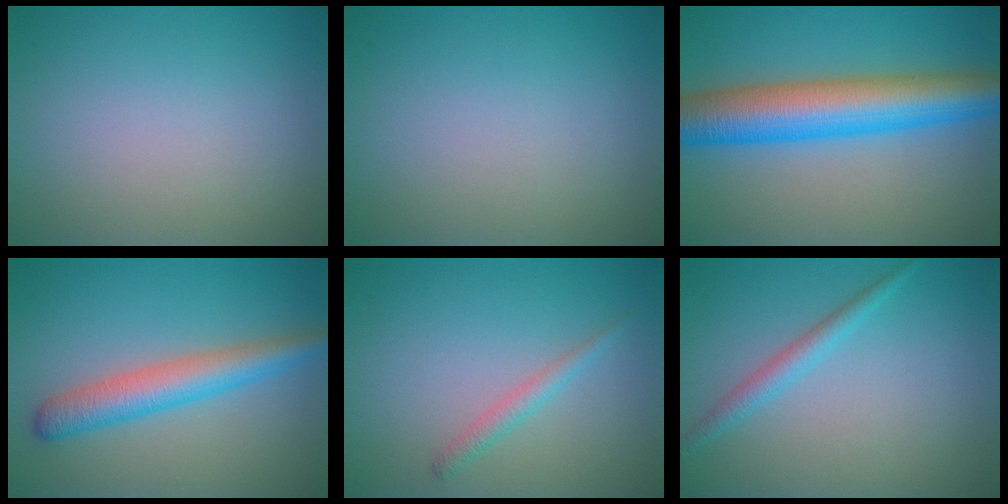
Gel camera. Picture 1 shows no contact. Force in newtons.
{"total": 0.0}
{"total": 9.6, "press": 9.6, "slide": 0.3}
{"total": 4.5, "press": 4.5, "slide": 0.1}
{"total": 1.4, "press": 1.4, "slide": 0.1}
{"total": 1.9, "press": 1.9, "slide": 0.1}